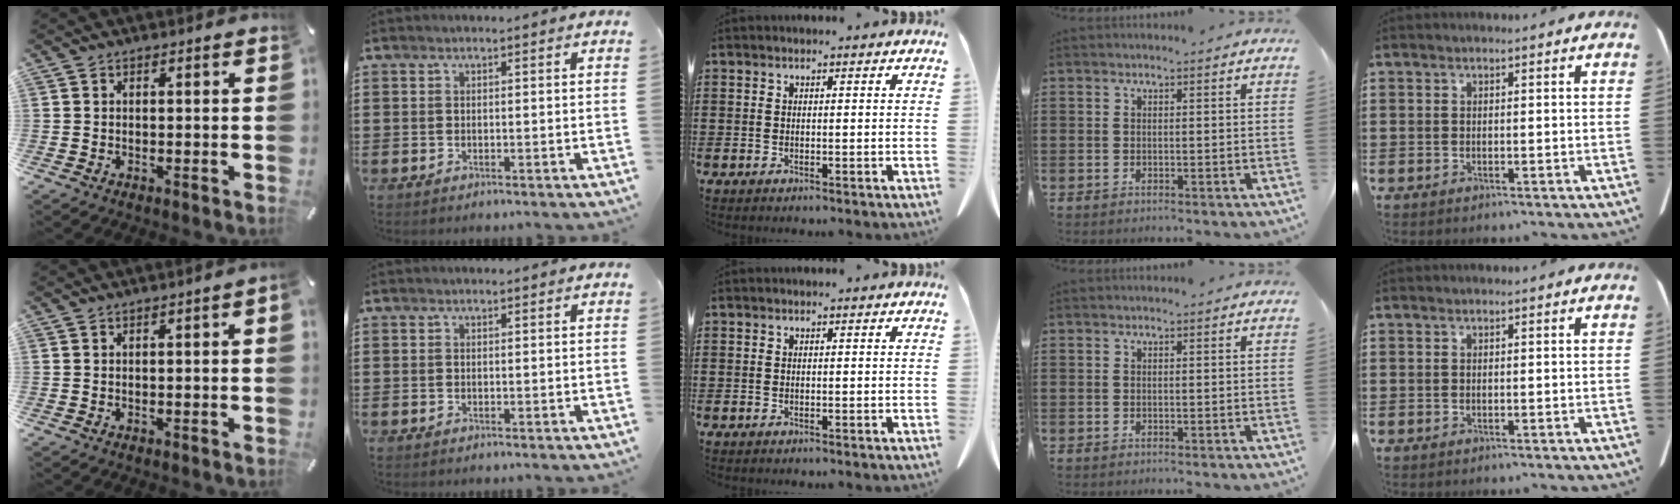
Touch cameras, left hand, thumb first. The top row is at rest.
{"thumb": {"total": 1.4, "force": [-0.2, 0.1, 1.3], "torque": [-0.022, -0.003, -0.004]}}